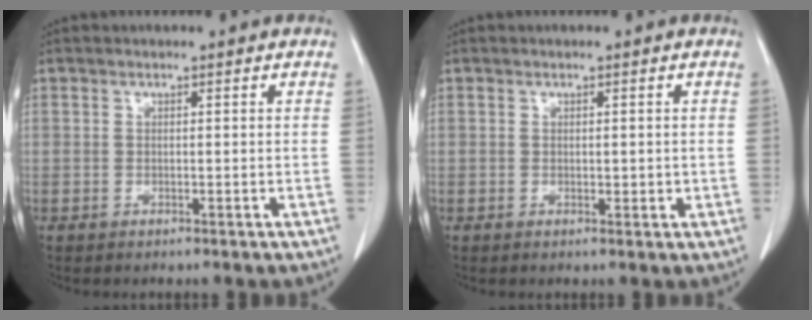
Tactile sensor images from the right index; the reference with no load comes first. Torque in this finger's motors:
{"motor_torque": [-0.02, 0.05, 0.03, 0.02]}